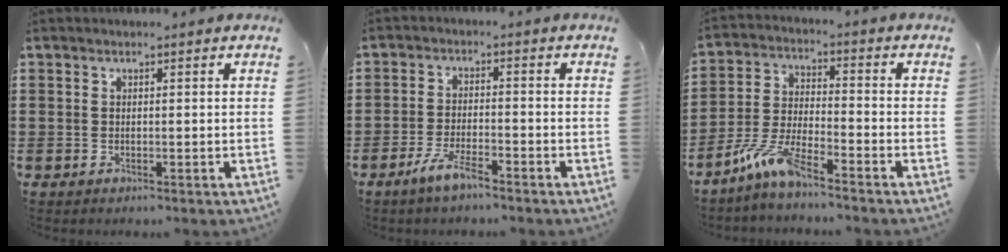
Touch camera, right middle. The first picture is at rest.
{"total": 4.3, "force": [-3.2, 0.6, 2.8], "torque": [-0.061, -0.002, -0.060]}
{"total": 7.1, "force": [-5.7, 0.6, 4.2], "torque": [-0.102, -0.013, -0.113]}